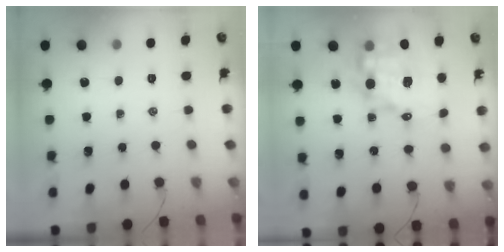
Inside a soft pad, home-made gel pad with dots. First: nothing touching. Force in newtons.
{"total": 12.7, "press": 12.3, "slide": 3.2}